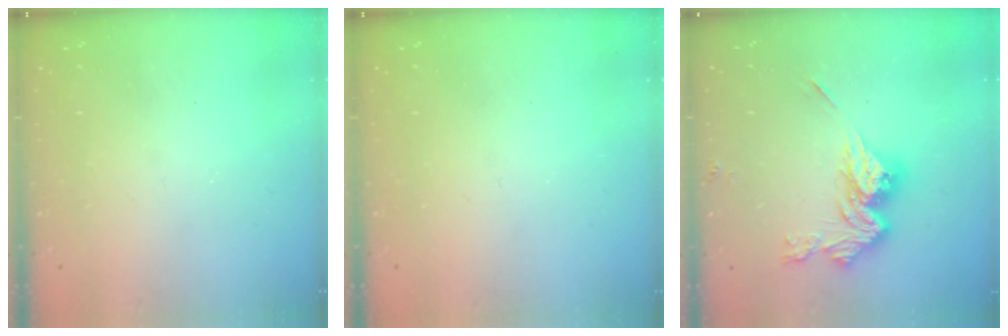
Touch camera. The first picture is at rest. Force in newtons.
{"total": 0.0}
{"total": 14.5, "press": 14.5, "slide": 0.8}